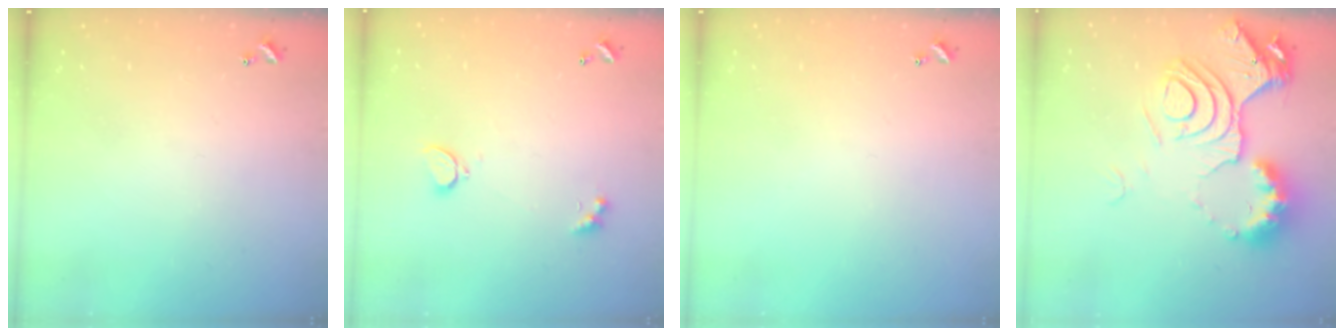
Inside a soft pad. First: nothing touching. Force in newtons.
{"total": 2.2, "press": 2.1, "slide": 0.6}
{"total": 0.0}
{"total": 17.0, "press": 17.0, "slide": 1.8}